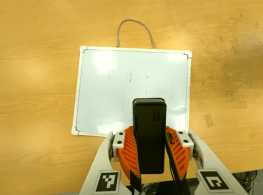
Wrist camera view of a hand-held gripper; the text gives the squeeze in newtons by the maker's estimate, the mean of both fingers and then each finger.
{"total": 8.5, "left": 7.1, "right": 10.0}